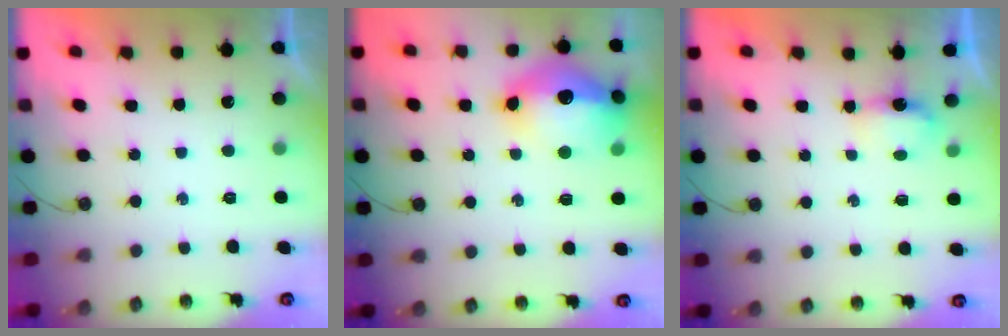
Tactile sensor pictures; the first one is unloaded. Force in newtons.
{"total": 17.9, "press": 17.8, "slide": 1.4}
{"total": 6.0, "press": 3.6, "slide": 4.9}